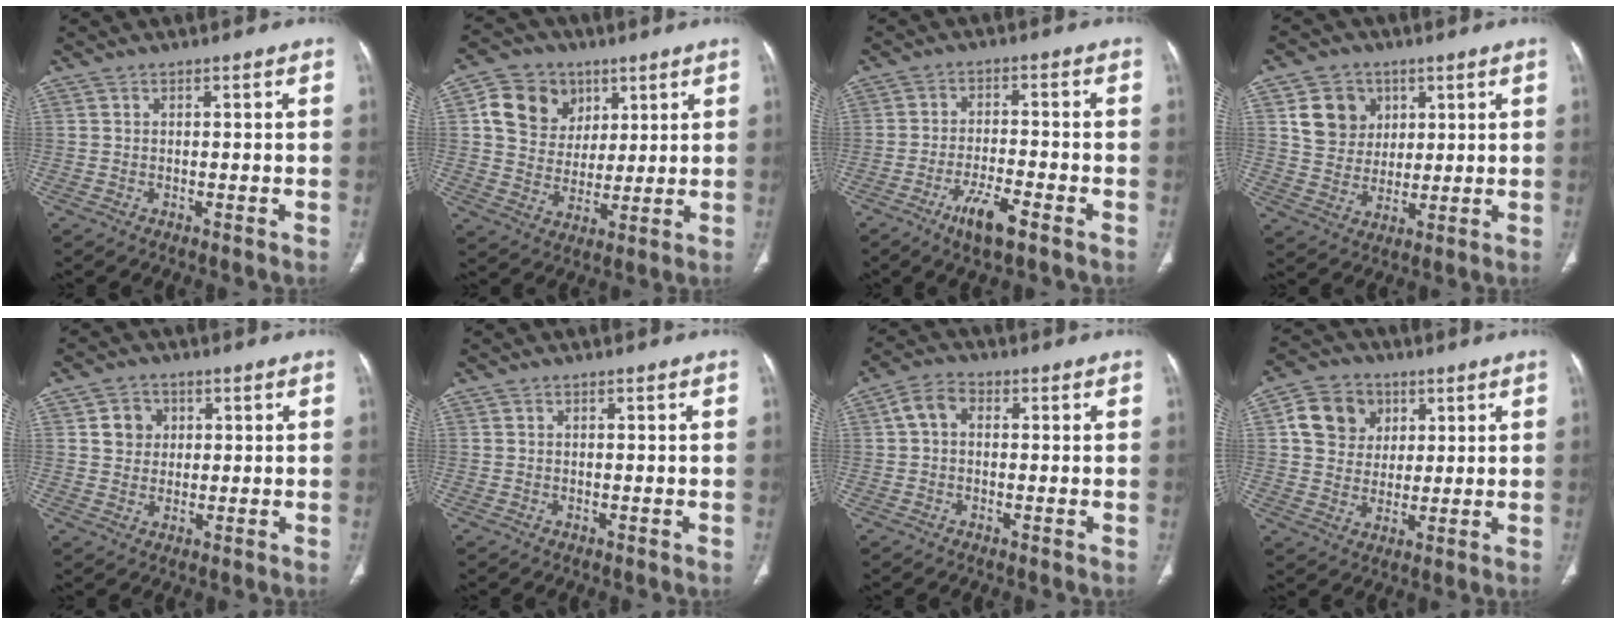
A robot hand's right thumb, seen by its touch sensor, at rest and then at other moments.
{"total": 12.4, "force": [4.7, 10.4, 4.7], "torque": [-0.051, -0.007, 0.085]}
{"total": 7.2, "force": [-4.3, 1.7, 5.6], "torque": [-0.107, 0.013, -0.074]}
{"total": 9.7, "force": [3.6, 8.4, 3.4], "torque": [-0.026, -0.009, 0.069]}
{"total": 4.7, "force": [1.3, 4.2, 1.6], "torque": [-0.002, 0.000, 0.019]}
{"total": 0.0}
{"total": 4.4, "force": [0.4, 3.2, 3.0], "torque": [-0.050, 0.016, -0.001]}
{"total": 10.3, "force": [3.3, 8.8, 4.1], "torque": [-0.049, -0.005, 0.055]}